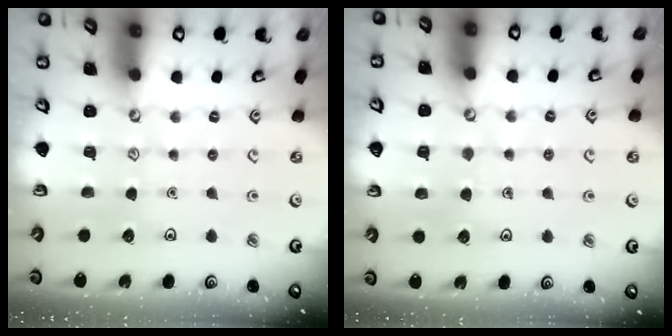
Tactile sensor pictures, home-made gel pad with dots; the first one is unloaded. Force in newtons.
{"total": 3.8, "press": 3.7, "slide": 0.3}